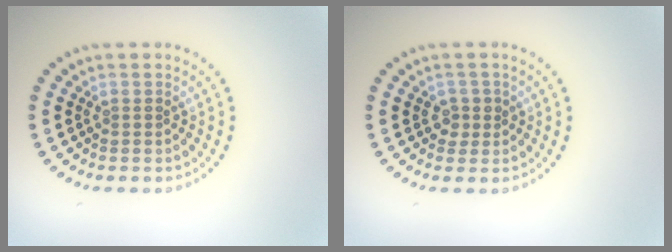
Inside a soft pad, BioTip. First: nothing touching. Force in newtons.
{"total": 1.2, "press": 1.1, "slide": 0.4}